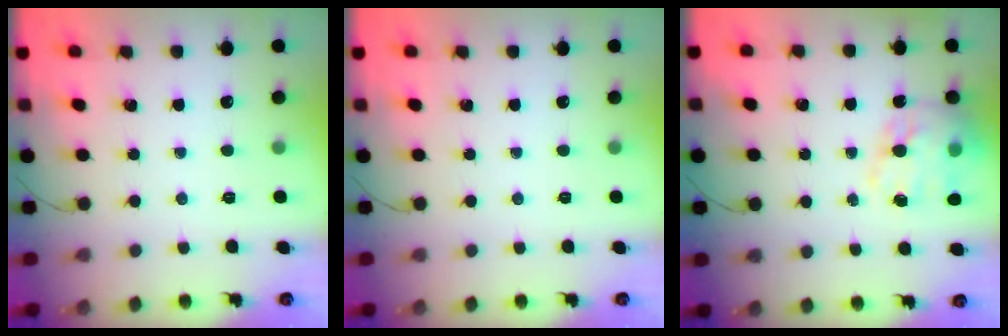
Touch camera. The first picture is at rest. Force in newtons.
{"total": 0.0}
{"total": 17.8, "press": 17.4, "slide": 4.0}